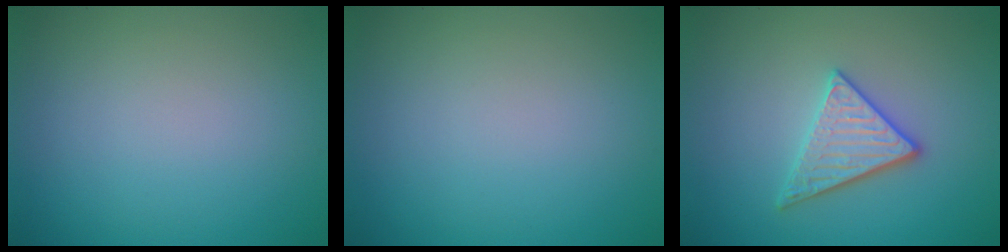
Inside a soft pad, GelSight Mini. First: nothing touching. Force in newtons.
{"total": 0.0}
{"total": 3.0, "press": 2.9, "slide": 0.8}